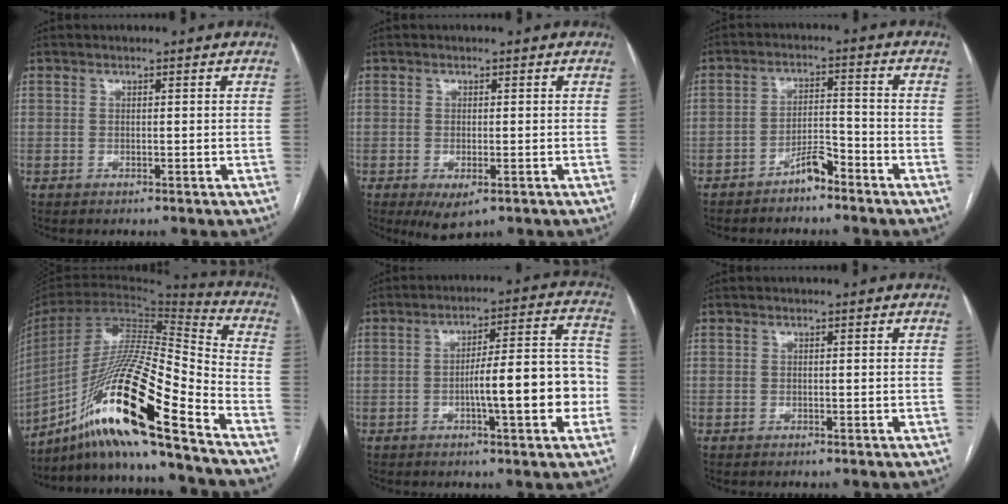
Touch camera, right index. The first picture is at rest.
{"total": 3.8, "force": [-1.8, 1.4, 3.0], "torque": [-0.046, -0.009, -0.019]}
{"total": 4.1, "force": [-3.0, 0.7, 2.7], "torque": [-0.048, 0.007, -0.054]}
{"total": 22.9, "force": [-14.9, 0.6, 17.4], "torque": [-0.344, -0.018, -0.278]}
{"total": 12.5, "force": [-2.8, 1.9, 12.0], "torque": [-0.171, 0.025, -0.040]}
{"total": 0.0}